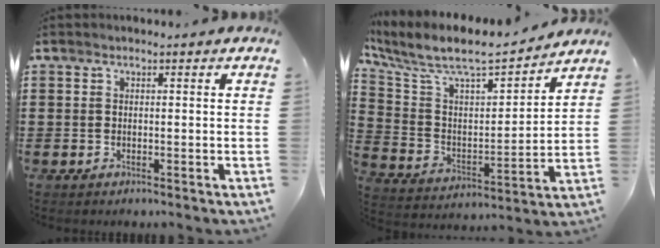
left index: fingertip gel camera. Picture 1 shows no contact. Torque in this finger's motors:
{"motor_torque": [2.14, 0.00, 0.32, 0.21]}